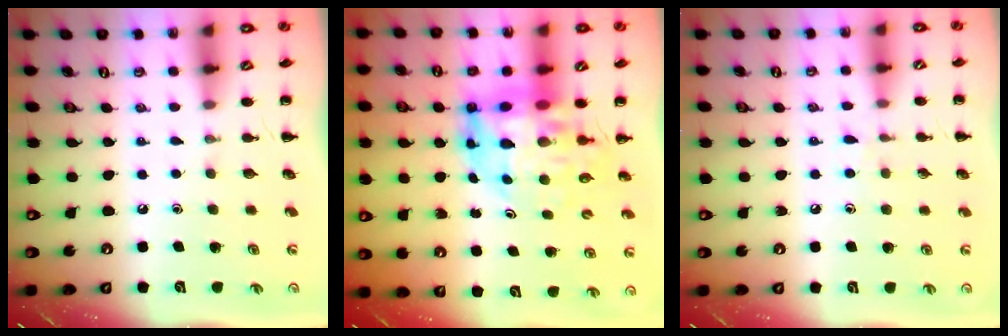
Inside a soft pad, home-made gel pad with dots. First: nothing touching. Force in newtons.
{"total": 13.8, "press": 13.2, "slide": 4.1}
{"total": 5.5, "press": 5.1, "slide": 2.0}